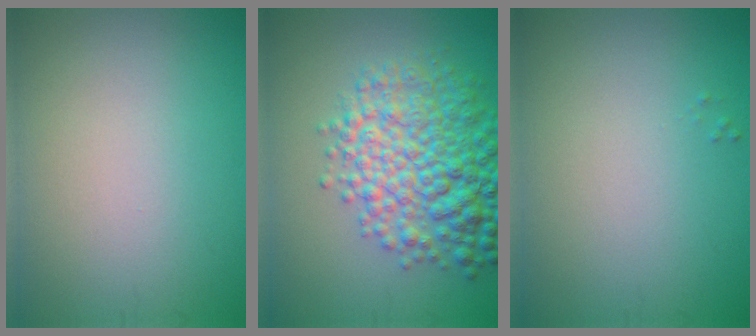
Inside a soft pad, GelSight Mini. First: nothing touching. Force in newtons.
{"total": 8.4, "press": 8.4, "slide": 0.2}
{"total": 0.0}